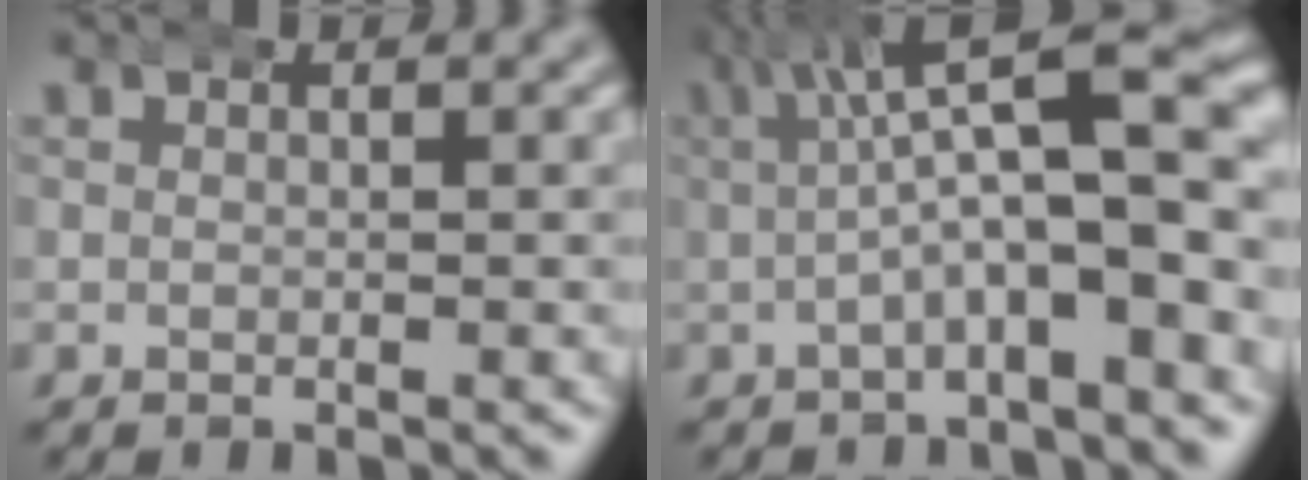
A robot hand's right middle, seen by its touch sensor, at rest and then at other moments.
{"total": 8.1, "force": [0.5, 2.6, 7.7], "torque": [-0.100, 0.011, 0.004]}